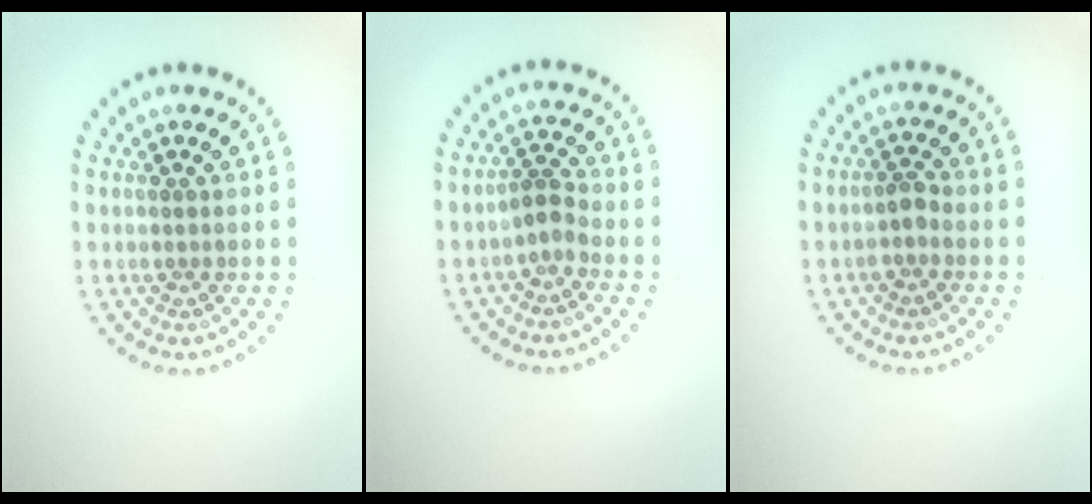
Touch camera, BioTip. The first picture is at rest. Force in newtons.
{"total": 1.6, "press": 1.1, "slide": 1.2}
{"total": 1.0, "press": 0.9, "slide": 0.5}